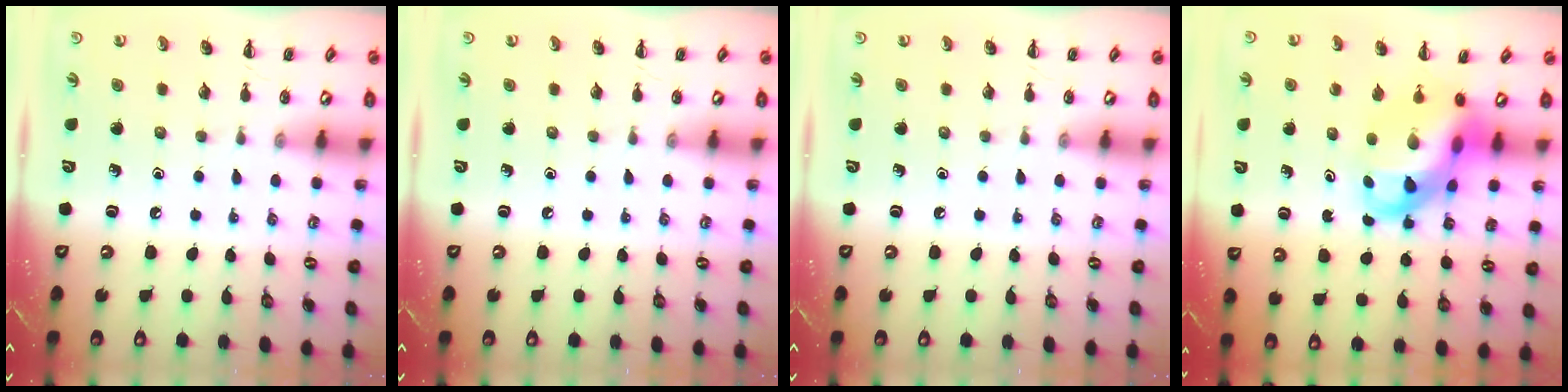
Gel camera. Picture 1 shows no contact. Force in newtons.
{"total": 0.0}
{"total": 0.0}
{"total": 10.4, "press": 10.1, "slide": 2.6}